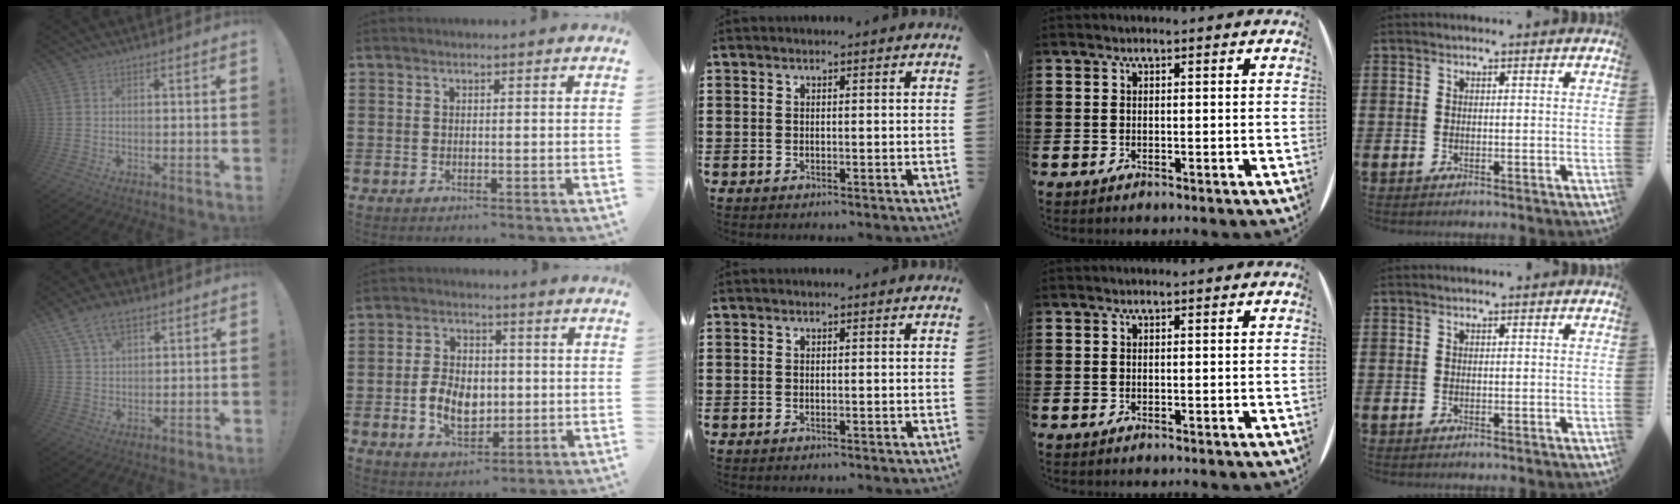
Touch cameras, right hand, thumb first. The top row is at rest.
{"thumb": {"total": 9.2, "force": [5.4, 5.0, 5.5], "torque": [-0.098, -0.011, 0.105]}, "index": {"total": 7.1, "force": [-0.8, 5.0, 5.0], "torque": [-0.104, 0.007, -0.019]}}